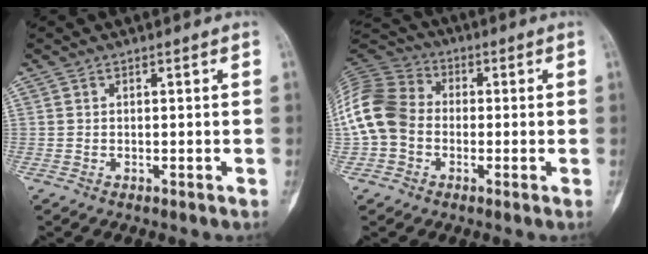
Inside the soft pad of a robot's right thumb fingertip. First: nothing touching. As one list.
[{"total": 13.8, "force": [-1.3, 11.2, 8.0], "torque": [-0.164, 0.035, -0.036]}]